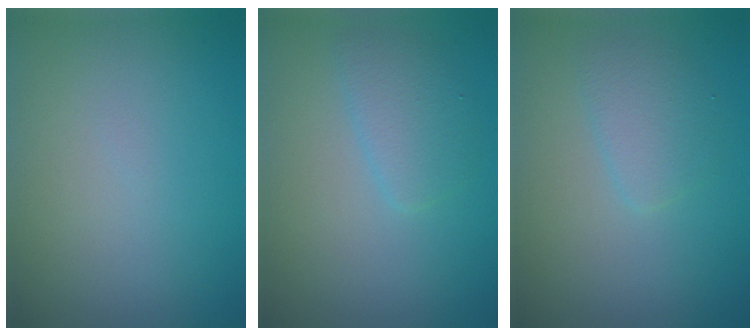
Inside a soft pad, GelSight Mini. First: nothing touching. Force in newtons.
{"total": 2.2, "press": 2.2, "slide": 0.1}
{"total": 2.0, "press": 2.0, "slide": 0.0}